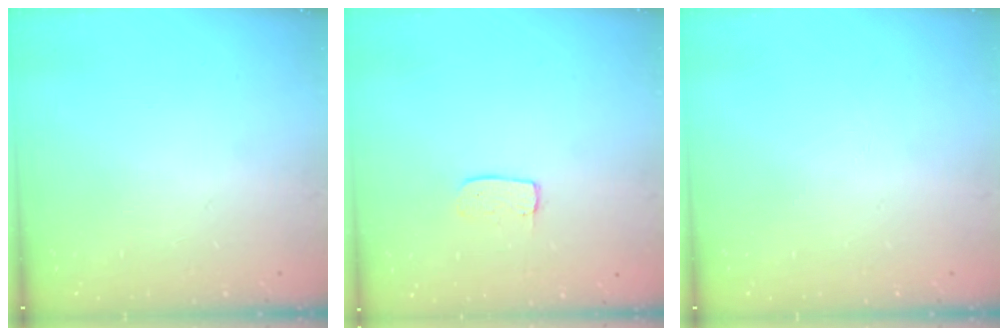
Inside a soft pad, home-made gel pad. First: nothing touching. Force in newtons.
{"total": 5.0, "press": 5.0, "slide": 0.3}
{"total": 0.0}